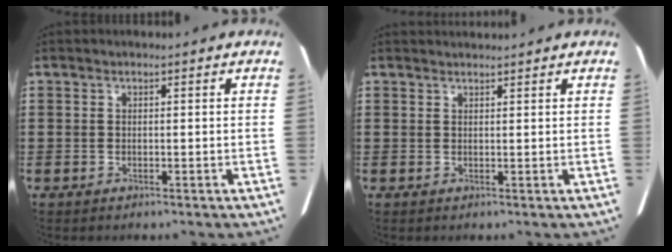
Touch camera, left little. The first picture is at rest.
{"total": 1.1, "force": [1.1, 0.0, 0.1], "torque": [0.006, -0.003, 0.018]}